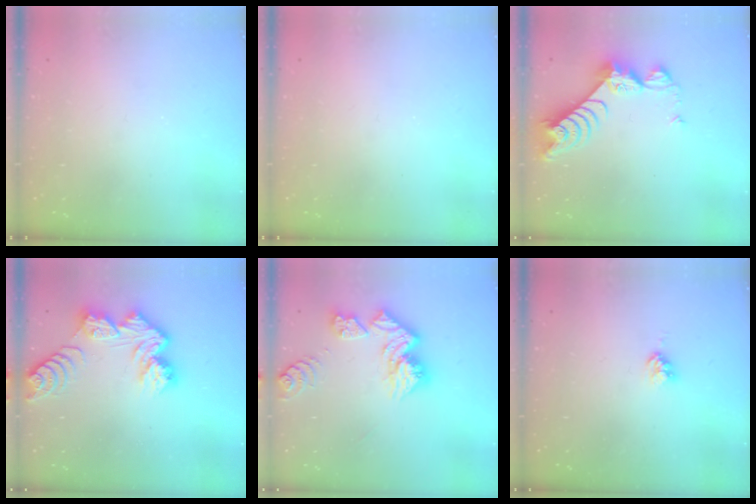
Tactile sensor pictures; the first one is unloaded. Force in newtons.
{"total": 0.0}
{"total": 8.8, "press": 8.7, "slide": 0.9}
{"total": 10.8, "press": 10.7, "slide": 1.1}
{"total": 13.1, "press": 13.0, "slide": 1.4}
{"total": 3.9, "press": 3.9, "slide": 0.4}